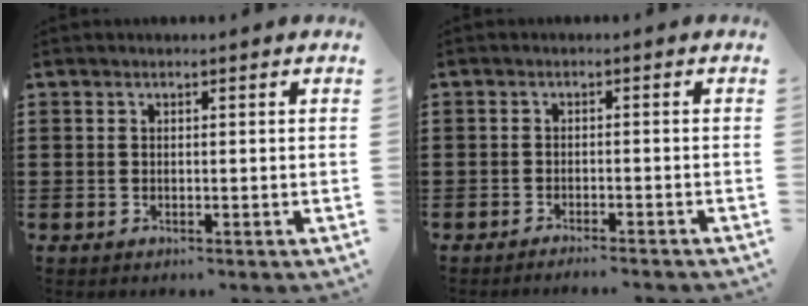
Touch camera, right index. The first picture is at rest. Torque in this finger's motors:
{"motor_torque": [0.00, 1.40, -0.77, -0.08]}